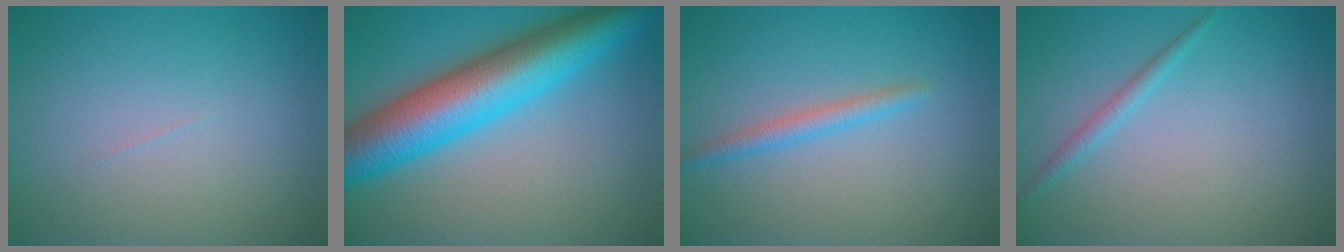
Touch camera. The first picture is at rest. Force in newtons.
{"total": 10.9, "press": 10.9, "slide": 0.2}
{"total": 1.8, "press": 1.8, "slide": 0.0}
{"total": 1.3, "press": 1.3, "slide": 0.0}